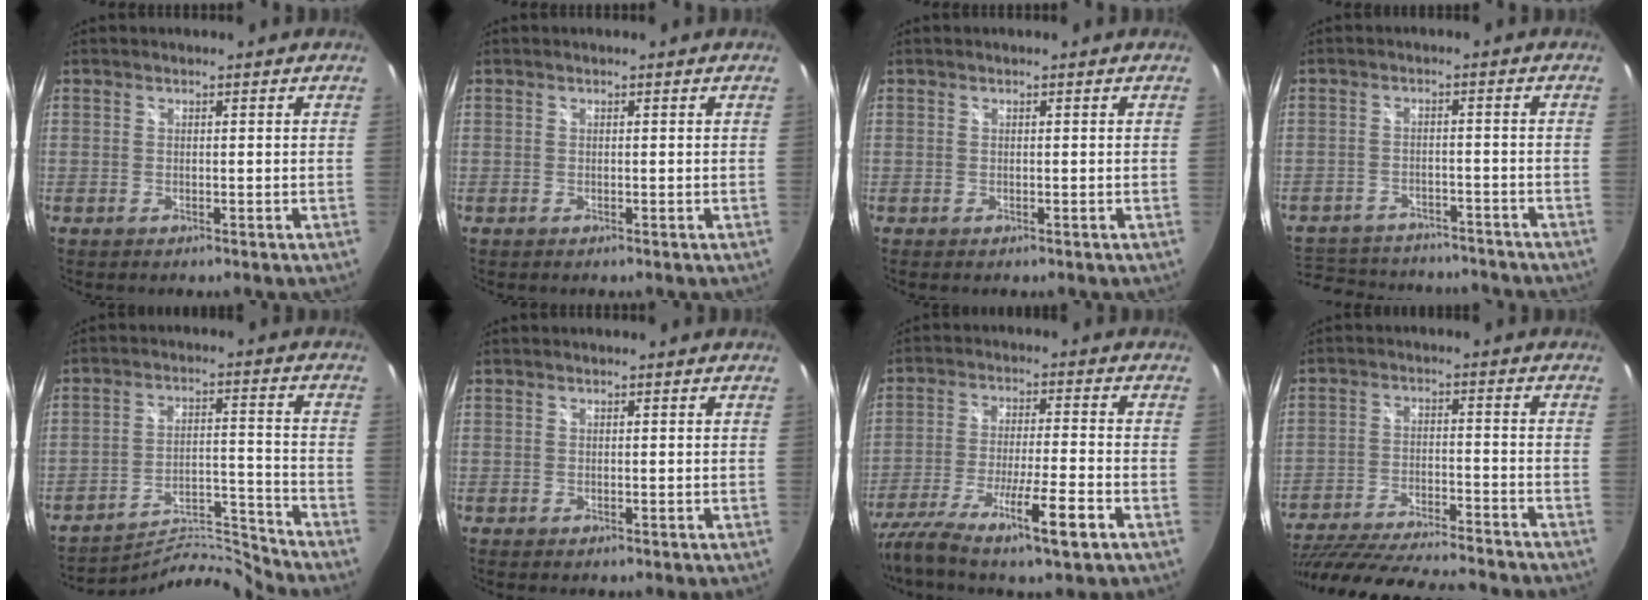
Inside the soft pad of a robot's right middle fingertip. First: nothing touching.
{"total": 0.0}
{"total": 0.0}
{"total": 18.6, "force": [-15.7, 7.4, 6.8], "torque": [-0.154, 0.013, -0.211]}
{"total": 10.1, "force": [-9.9, -1.8, -1.0], "torque": [0.002, 0.029, -0.169]}
{"total": 0.0}
{"total": 15.0, "force": [-10.2, 1.0, 11.0], "torque": [-0.222, -0.038, -0.176]}
{"total": 24.8, "force": [-21.4, 4.3, 11.8], "torque": [-0.227, -0.050, -0.323]}